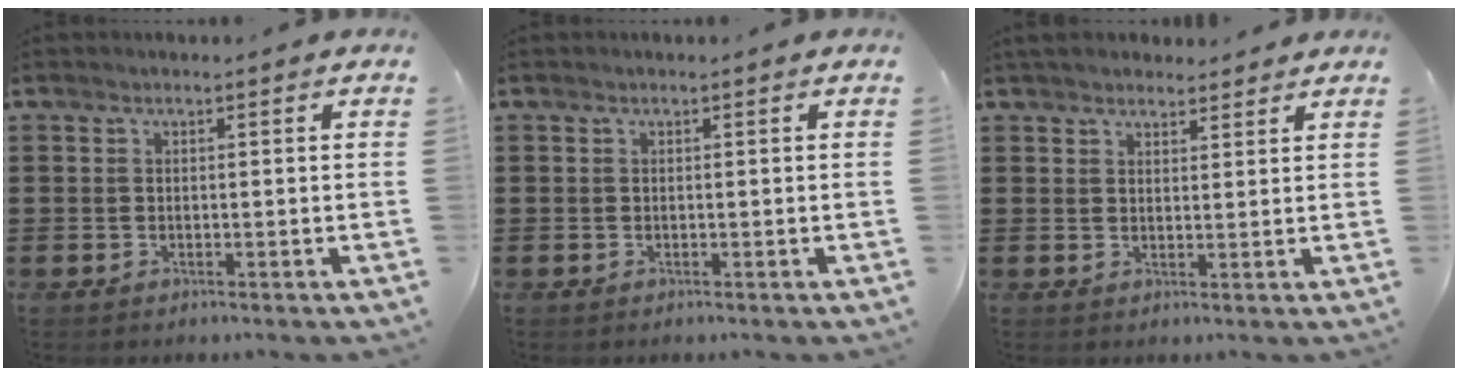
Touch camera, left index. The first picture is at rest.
{"total": 0.0}
{"total": 3.3, "force": [3.0, 1.2, 0.4], "torque": [-0.016, 0.000, 0.058]}